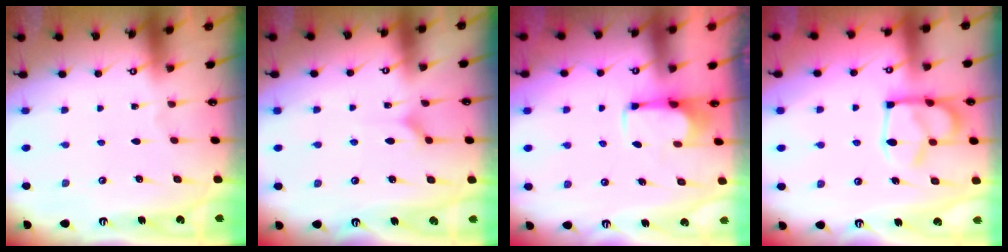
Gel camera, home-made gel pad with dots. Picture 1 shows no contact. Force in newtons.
{"total": 4.1, "press": 4.0, "slide": 0.6}
{"total": 2.8, "press": 2.7, "slide": 0.9}
{"total": 6.9, "press": 6.8, "slide": 1.3}